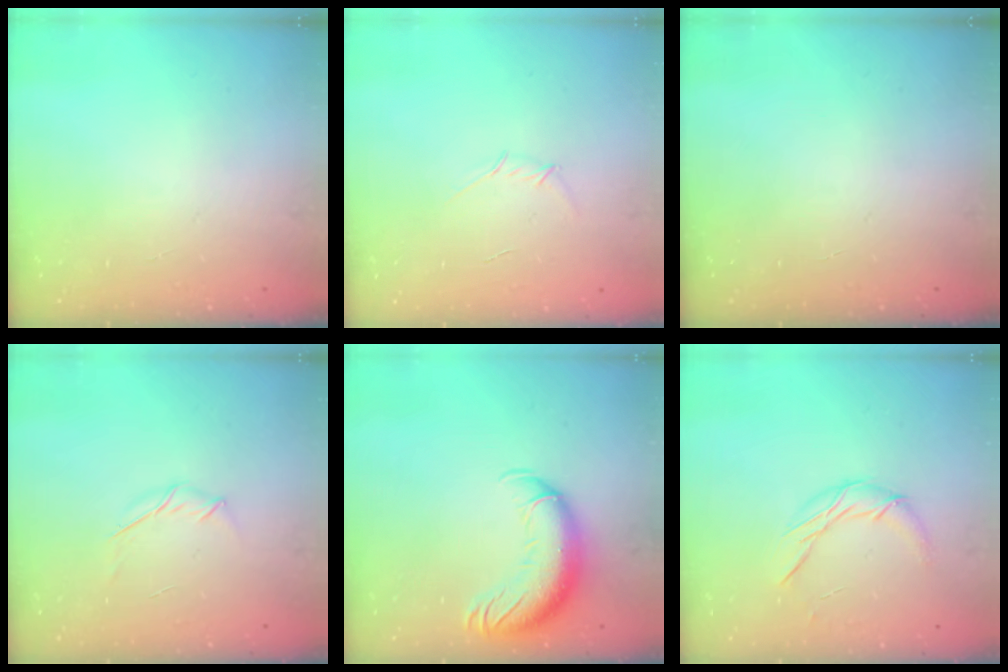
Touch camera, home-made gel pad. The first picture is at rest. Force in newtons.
{"total": 3.5, "press": 3.4, "slide": 0.8}
{"total": 0.0}
{"total": 3.8, "press": 3.7, "slide": 0.9}
{"total": 14.0, "press": 13.6, "slide": 3.3}
{"total": 7.9, "press": 7.9, "slide": 0.2}